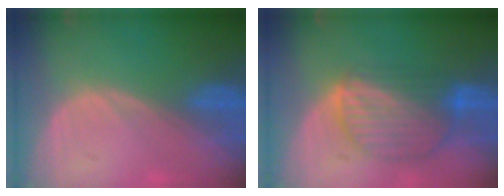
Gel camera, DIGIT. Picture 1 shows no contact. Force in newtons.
{"total": 8.9, "press": 7.7, "slide": 4.4}